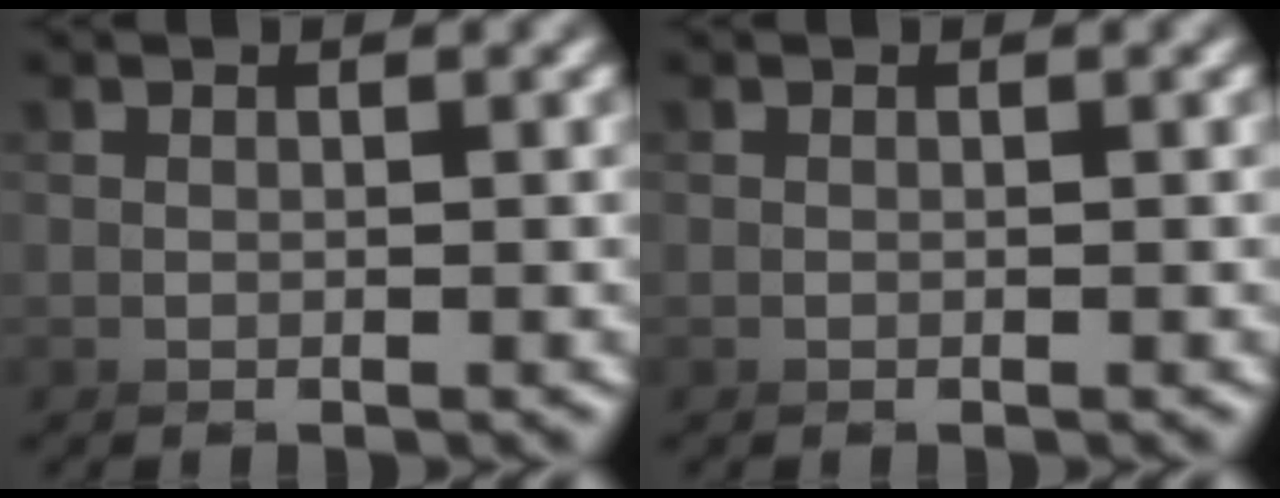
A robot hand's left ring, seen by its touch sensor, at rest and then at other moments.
{"total": 0.0}